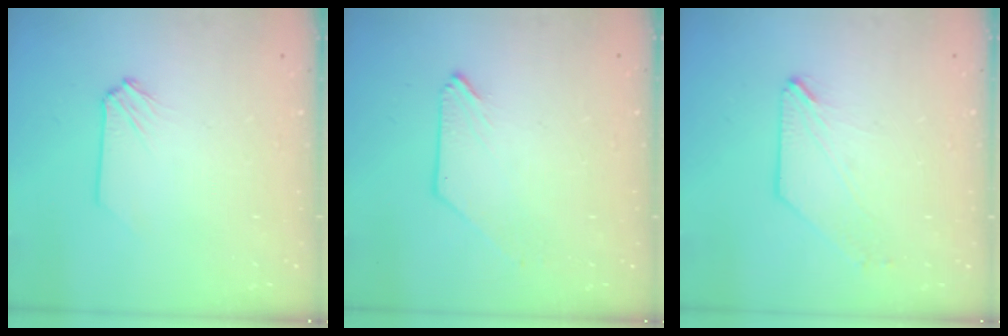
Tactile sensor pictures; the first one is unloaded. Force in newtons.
{"total": 0.0}
{"total": 0.7, "press": 0.7, "slide": 0.1}